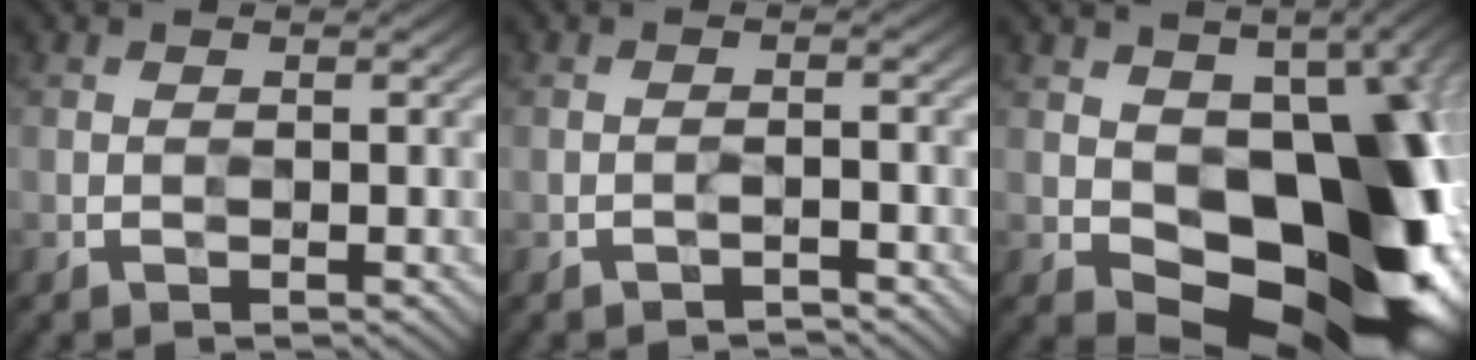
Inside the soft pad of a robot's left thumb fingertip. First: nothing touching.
{"total": 1.3, "force": [-1.0, -0.5, -0.8], "torque": [0.017, 0.008, -0.017]}
{"total": 16.4, "force": [-1.3, 10.2, 12.8], "torque": [-0.152, -0.022, -0.006]}